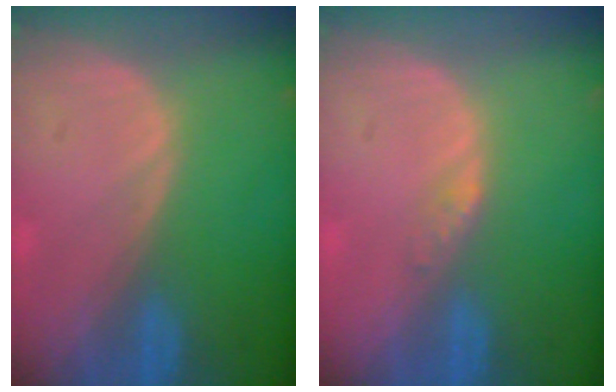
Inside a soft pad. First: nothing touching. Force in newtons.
{"total": 1.2, "press": 1.2, "slide": 0.1}